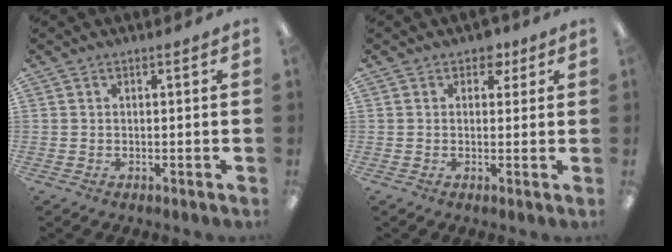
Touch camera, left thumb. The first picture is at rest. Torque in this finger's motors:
{"motor_torque": [0.26, 0.11, 0.48, -0.18, 0.04]}